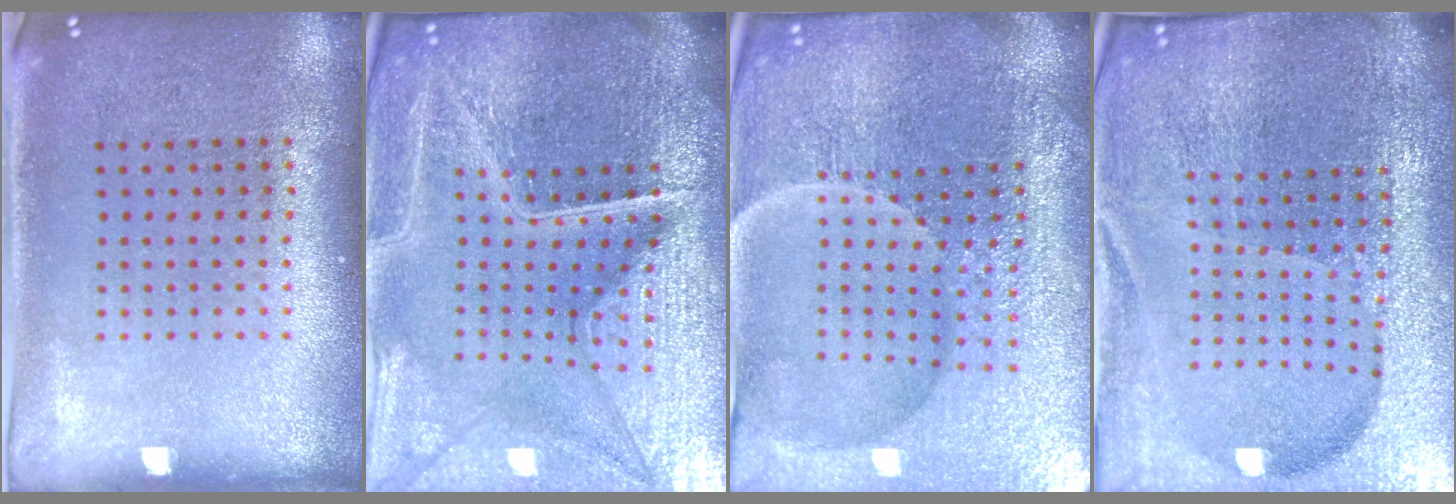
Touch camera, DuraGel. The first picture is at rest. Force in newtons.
{"total": 7.0, "press": 6.1, "slide": 3.3}
{"total": 5.7, "press": 5.3, "slide": 2.0}
{"total": 6.4, "press": 5.6, "slide": 3.1}